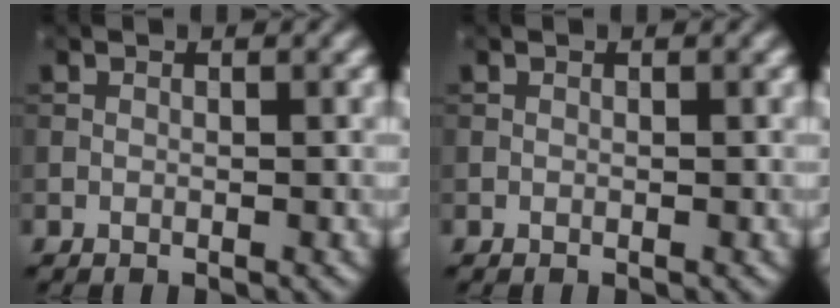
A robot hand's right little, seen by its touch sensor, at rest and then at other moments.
{"total": 0.0}